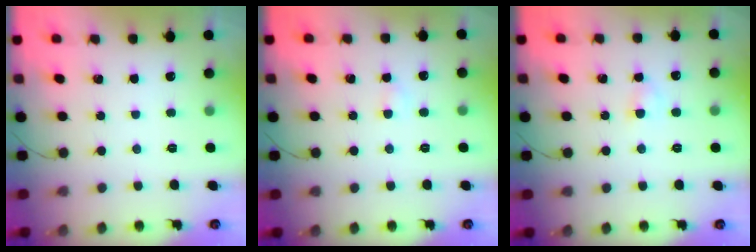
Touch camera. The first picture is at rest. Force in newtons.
{"total": 2.2, "press": 2.0, "slide": 0.8}
{"total": 2.8, "press": 2.6, "slide": 1.1}